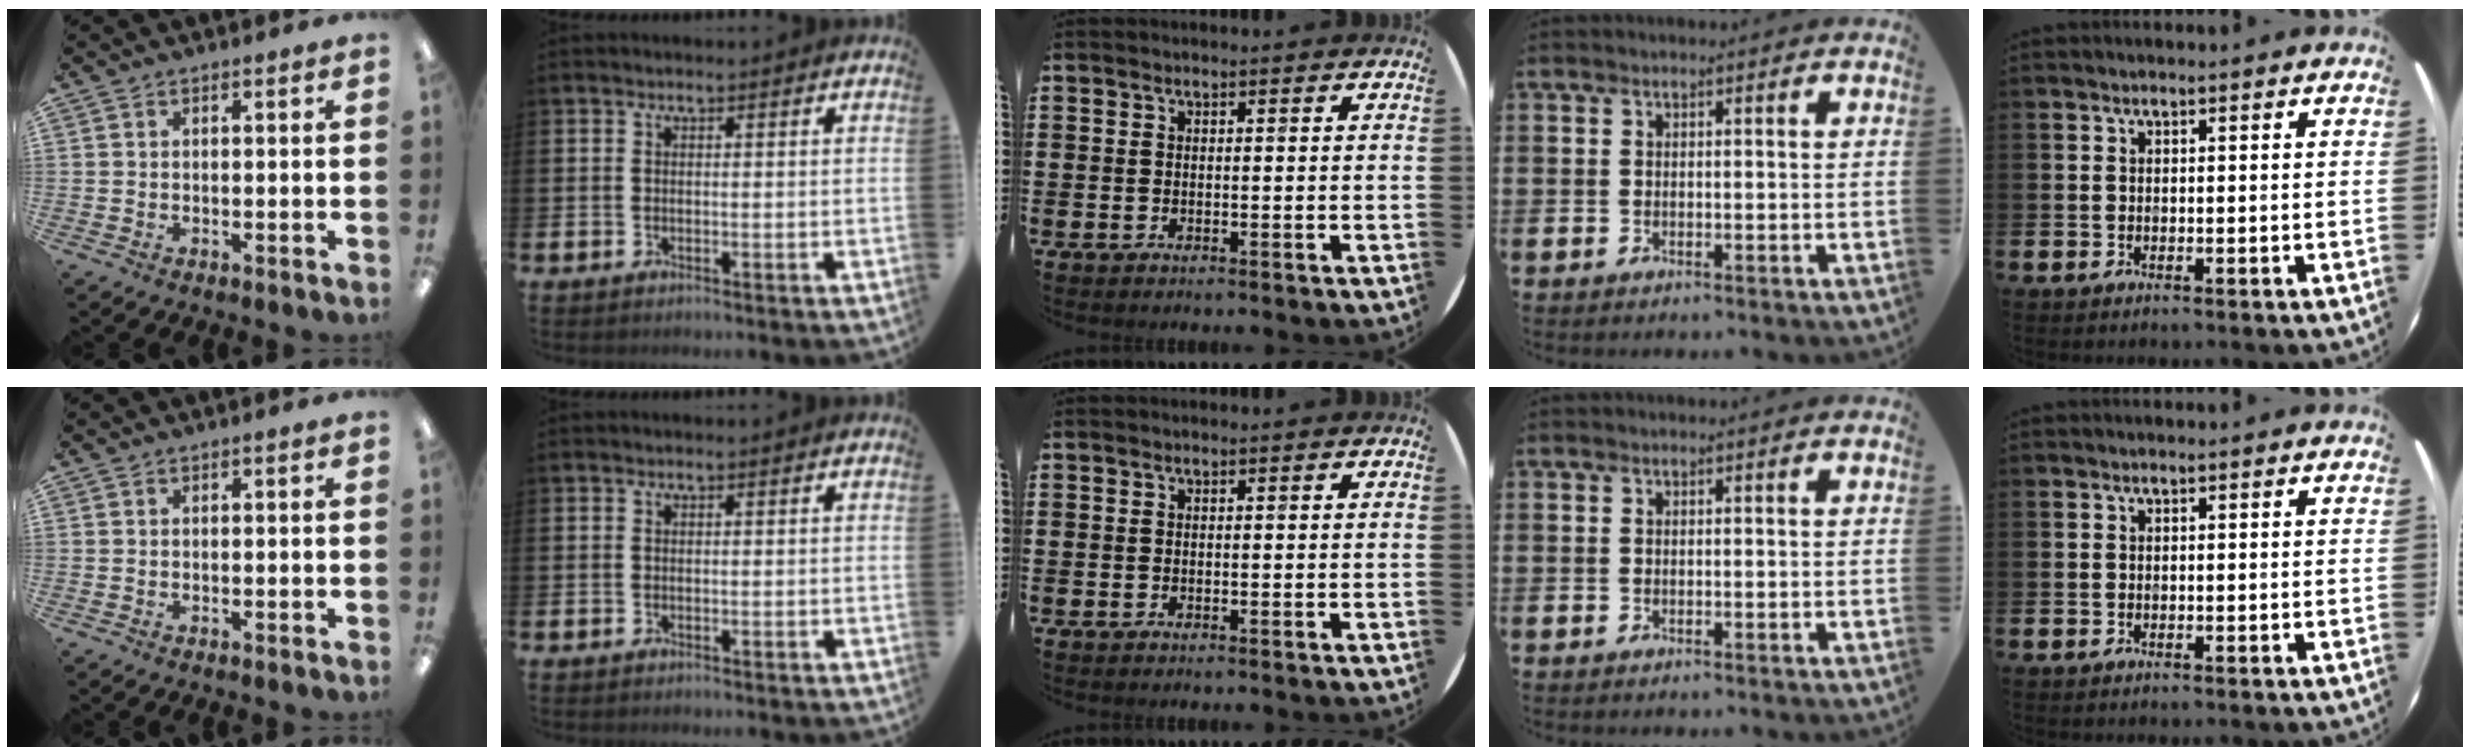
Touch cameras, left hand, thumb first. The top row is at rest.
{}